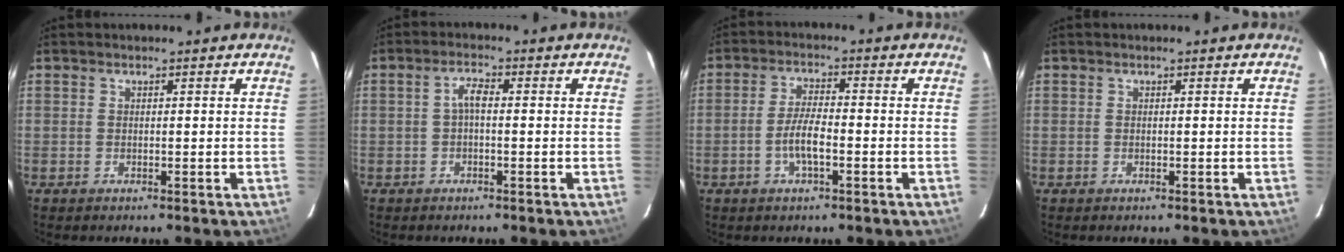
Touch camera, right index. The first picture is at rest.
{"total": 2.3, "force": [-0.2, 0.8, 2.1], "torque": [-0.044, 0.009, -0.003]}
{"total": 5.2, "force": [-1.9, 1.2, 4.7], "torque": [-0.096, 0.003, -0.037]}
{"total": 0.0}